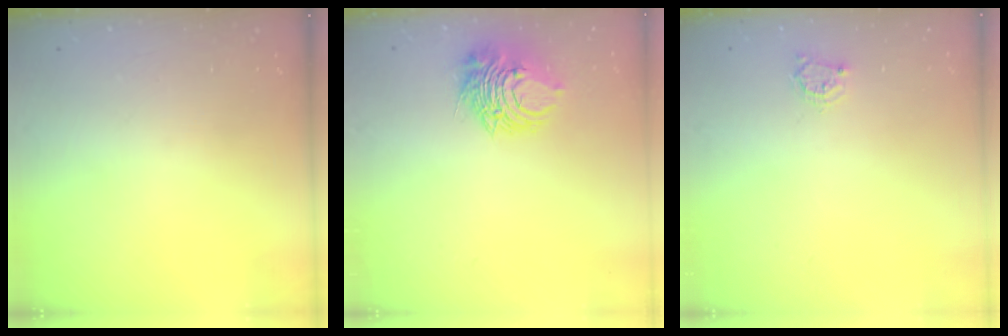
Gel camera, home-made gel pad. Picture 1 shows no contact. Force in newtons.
{"total": 9.1, "press": 9.1, "slide": 0.4}
{"total": 3.3, "press": 3.3, "slide": 0.4}